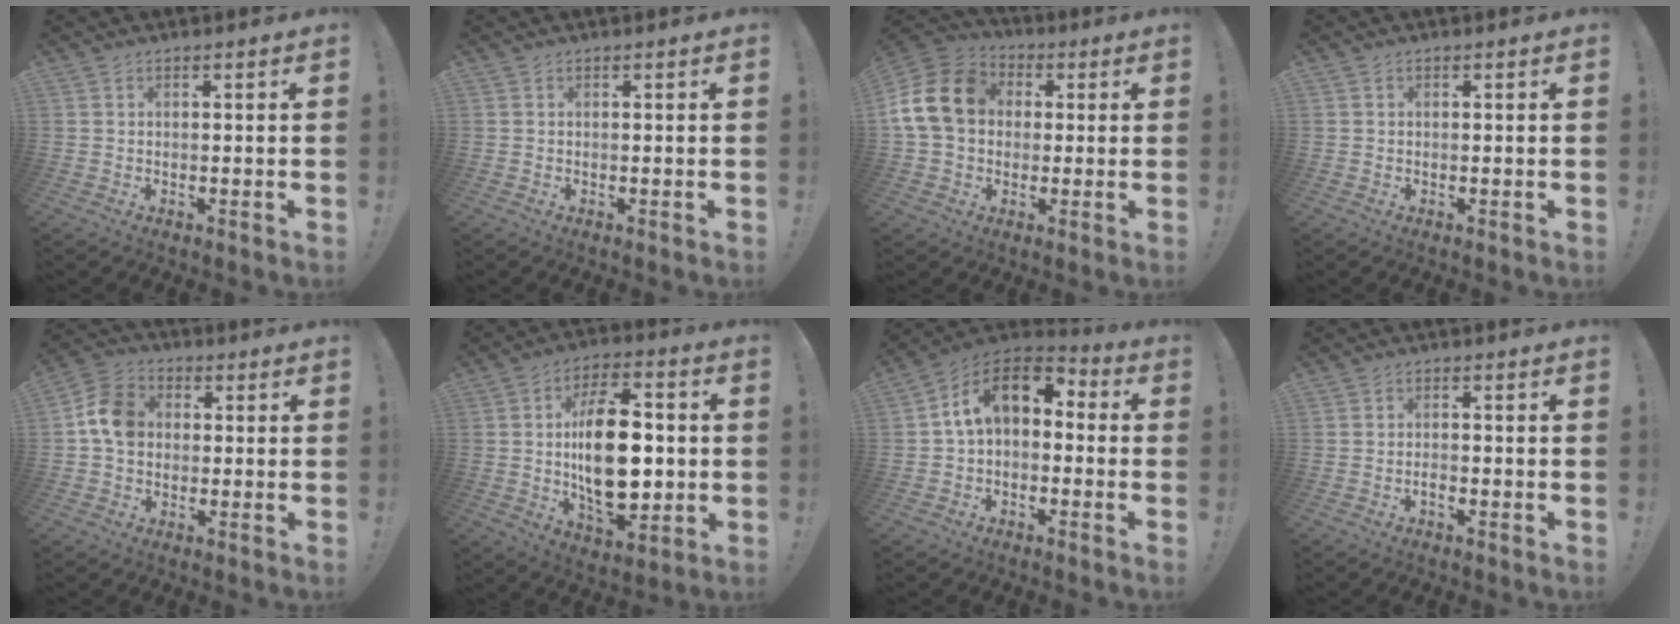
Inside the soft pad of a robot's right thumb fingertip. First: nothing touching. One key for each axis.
{"total": 0.0}
{"total": 17.4, "fx": 2.8, "fy": 13.7, "fz": 10.5, "tx": -0.184, "ty": 0.012, "tz": 0.056}
{"total": 0.0}
{"total": 10.4, "fx": 0.6, "fy": 8.2, "fz": 6.3, "tx": -0.090, "ty": 0.019, "tz": 0.016}
{"total": 21.8, "fx": -0.3, "fy": 12.2, "fz": 18.1, "tx": -0.300, "ty": 0.002, "tz": -0.002}
{"total": 12.6, "fx": 2.7, "fy": 7.7, "fz": 9.6, "tx": -0.151, "ty": 0.006, "tz": 0.046}
{"total": 1.9, "fx": -1.2, "fy": 0.5, "fz": 1.3, "tx": -0.022, "ty": 0.000, "tz": -0.022}